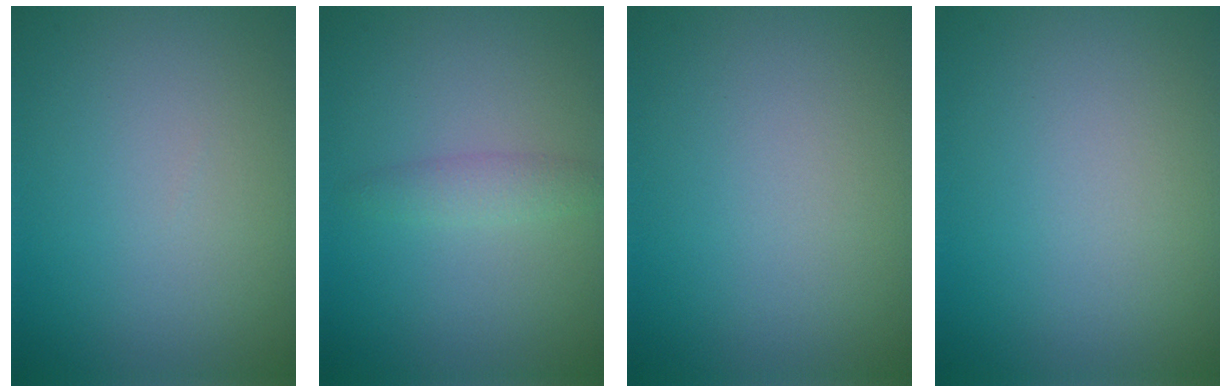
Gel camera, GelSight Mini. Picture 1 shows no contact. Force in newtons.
{"total": 1.5, "press": 1.5, "slide": 0.0}
{"total": 0.0}
{"total": 0.0}